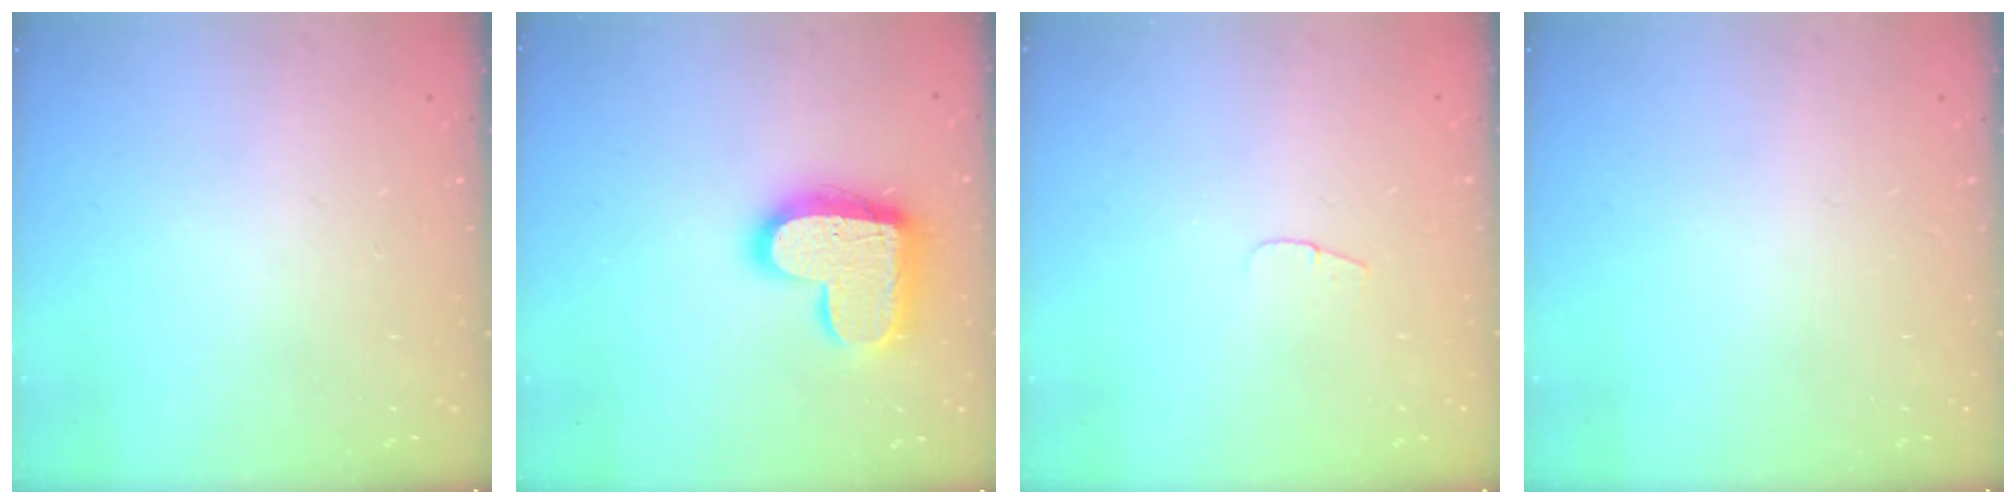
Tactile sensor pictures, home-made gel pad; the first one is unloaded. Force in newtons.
{"total": 17.2, "press": 17.1, "slide": 1.3}
{"total": 3.8, "press": 3.8, "slide": 0.4}
{"total": 0.0}